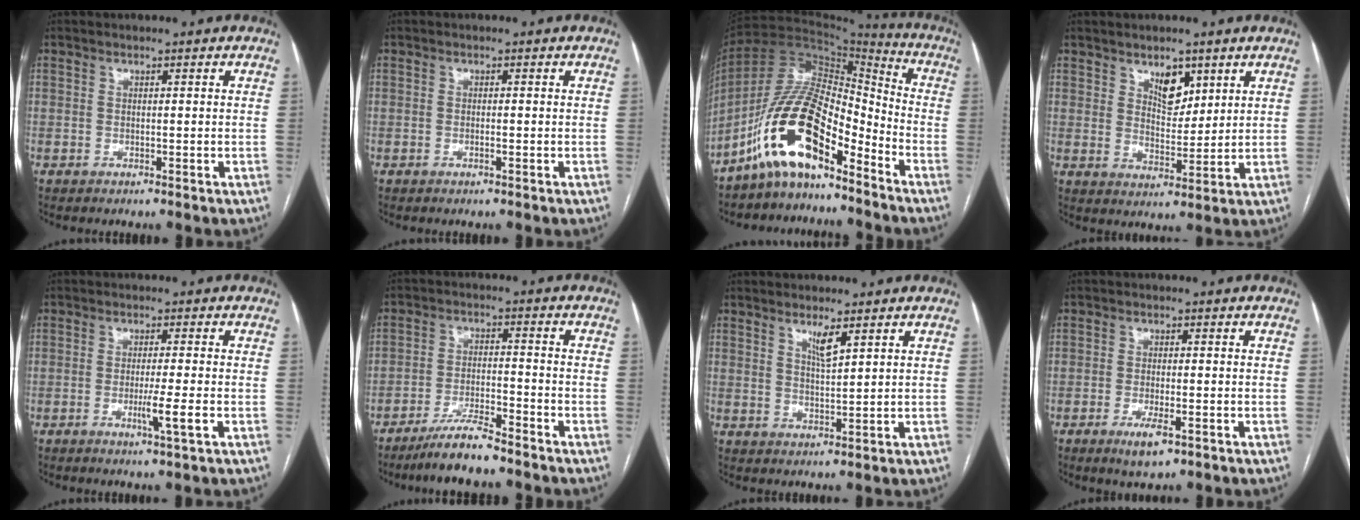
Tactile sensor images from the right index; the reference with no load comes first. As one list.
[{"total": 0.7, "force": [-0.3, 0.0, 0.6], "torque": [-0.014, 0.000, -0.004]}, {"total": 14.3, "force": [-9.3, 4.9, 9.7], "torque": [-0.190, 0.034, -0.171]}, {"total": 5.2, "force": [3.1, 2.7, 3.2], "torque": [-0.052, -0.005, 0.057]}, {"total": 4.1, "force": [-1.3, -0.6, 3.8], "torque": [-0.064, -0.009, -0.021]}, {"total": 7.0, "force": [-6.0, 0.5, 3.7], "torque": [-0.071, -0.018, -0.111]}, {"total": 3.0, "force": [1.9, 0.2, 2.3], "torque": [-0.048, -0.008, 0.038]}, {"total": 4.2, "force": [-2.2, 1.0, 3.5], "torque": [-0.065, -0.006, -0.032]}]